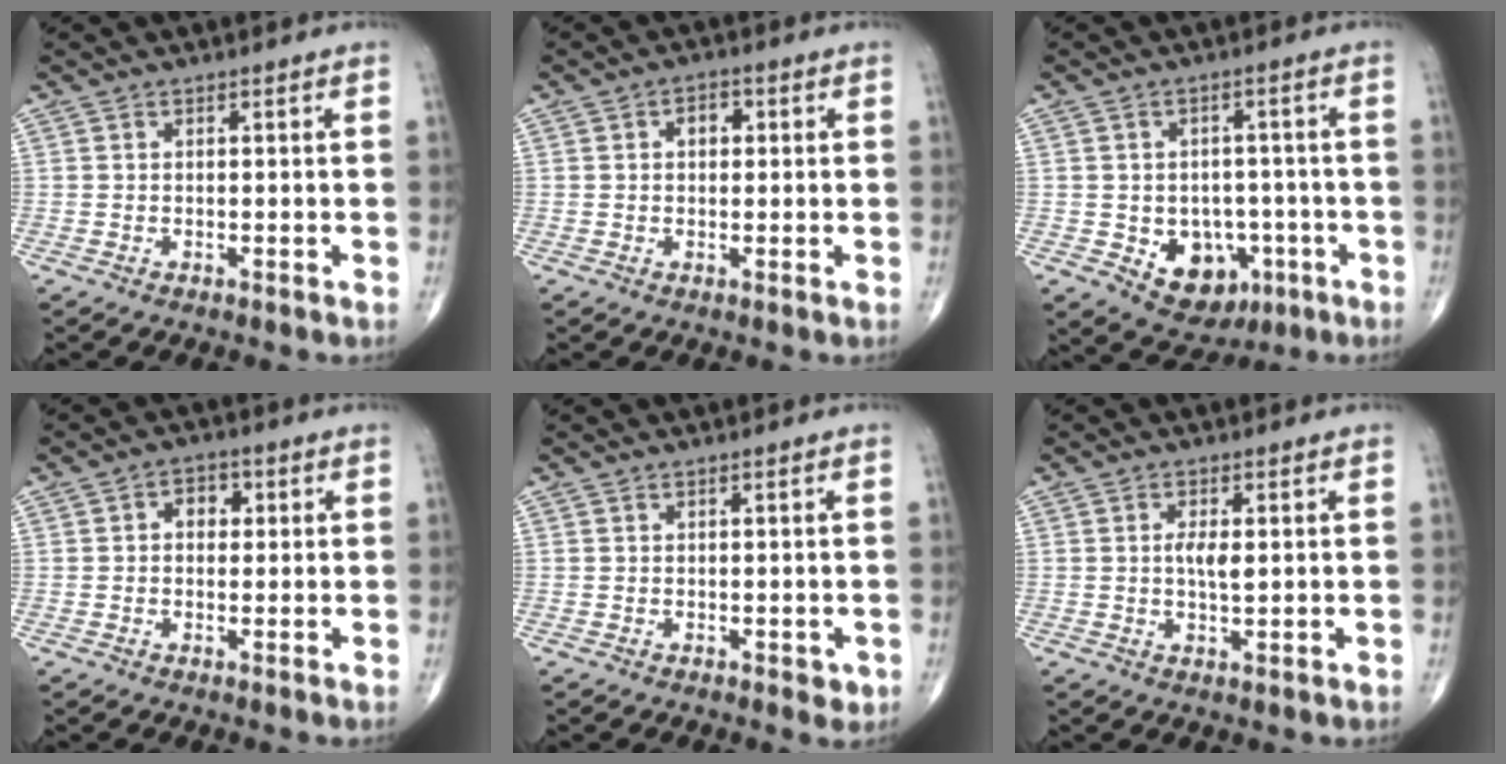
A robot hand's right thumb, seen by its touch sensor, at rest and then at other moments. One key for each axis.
{"total": 3.2, "fx": 0.7, "fy": 2.1, "fz": 2.2, "tx": -0.021, "ty": 0.006, "tz": 0.007}
{"total": 8.3, "fx": -2.6, "fy": 6.4, "fz": 4.7, "tx": -0.029, "ty": 0.017, "tz": -0.023}
{"total": 4.0, "fx": 0.8, "fy": 3.0, "fz": 2.6, "tx": -0.014, "ty": 0.004, "tz": 0.006}
{"total": 1.7, "fx": 0.0, "fy": 0.9, "fz": 1.5, "tx": -0.012, "ty": -0.003, "tz": 0.002}
{"total": 3.6, "fx": 0.5, "fy": 1.2, "fz": 3.3, "tx": -0.060, "ty": -0.005, "tz": 0.010}